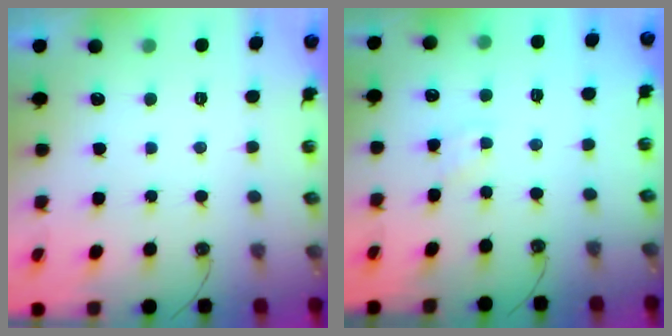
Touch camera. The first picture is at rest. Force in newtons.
{"total": 3.0, "press": 2.9, "slide": 0.4}